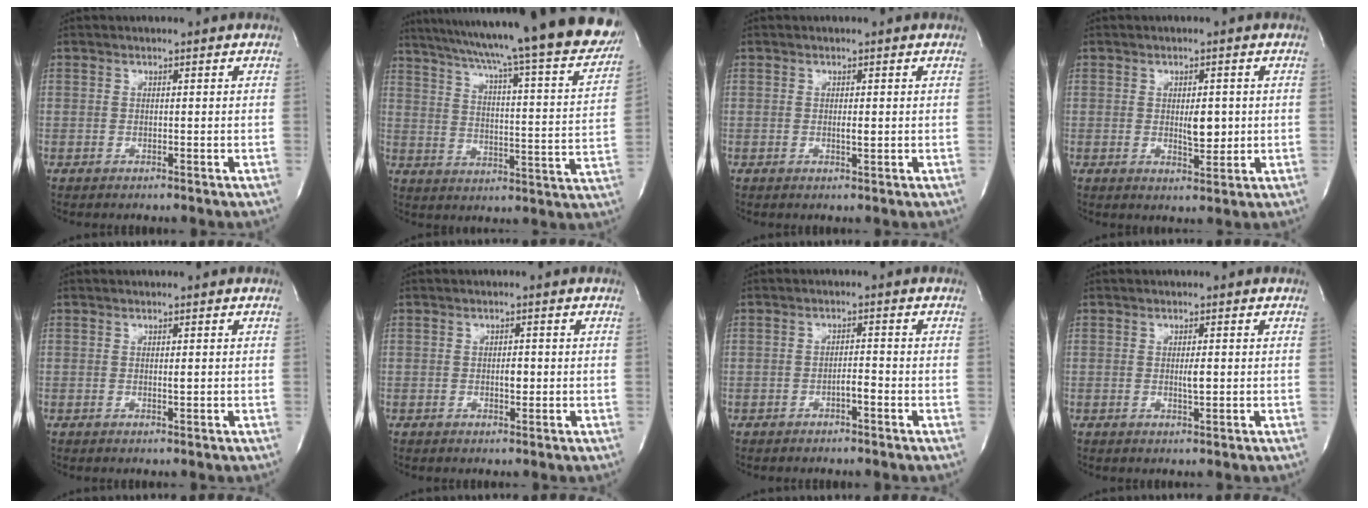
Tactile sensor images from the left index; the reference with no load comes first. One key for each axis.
{"total": 31.3, "fx": 27.4, "fy": 1.4, "fz": 15.2, "tx": -0.239, "ty": -0.072, "tz": 0.345}
{"total": 1.1, "fx": 0.0, "fy": 0.2, "fz": 1.1, "tx": -0.021, "ty": -0.002, "tz": 0.000}
{"total": 3.7, "fx": 0.2, "fy": 1.5, "fz": 3.4, "tx": -0.055, "ty": -0.005, "tz": 0.007}
{"total": 0.7, "fx": 0.1, "fy": 0.1, "fz": 0.7, "tx": -0.015, "ty": -0.003, "tz": 0.001}
{"total": 1.7, "fx": -0.1, "fy": 0.7, "fz": 1.5, "tx": -0.025, "ty": 0.000, "tz": -0.001}
{"total": 1.8, "fx": -1.0, "fy": 0.3, "fz": 1.5, "tx": -0.024, "ty": 0.002, "tz": -0.017}
{"total": 1.7, "fx": 0.0, "fy": 0.2, "fz": 1.7, "tx": -0.032, "ty": -0.002, "tz": 0.001}